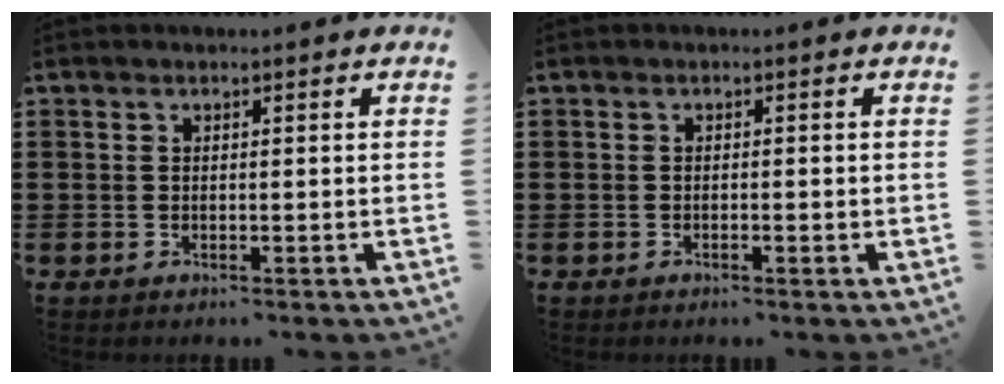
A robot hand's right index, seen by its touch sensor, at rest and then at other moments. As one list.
[{"total": 0.6, "force": [-0.2, 0.0, 0.6], "torque": [-0.011, -0.004, -0.003]}]